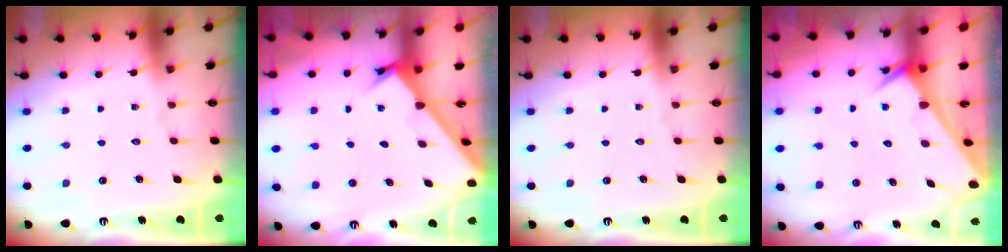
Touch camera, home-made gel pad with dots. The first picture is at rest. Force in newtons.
{"total": 2.1, "press": 2.1, "slide": 0.2}
{"total": 0.0}
{"total": 2.5, "press": 2.5, "slide": 0.1}